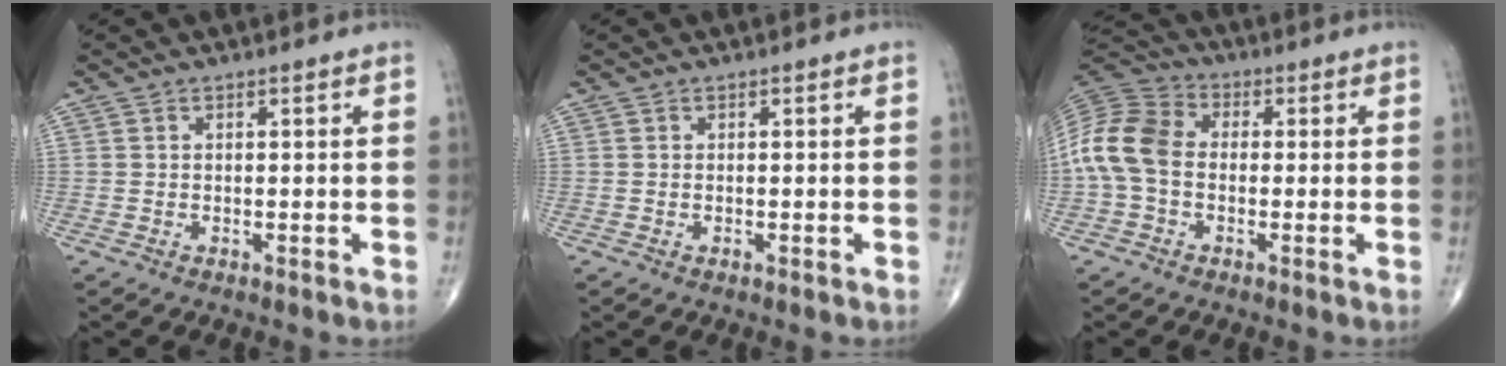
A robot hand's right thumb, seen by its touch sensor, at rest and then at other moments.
{"total": 0.0}
{"total": 11.2, "force": [-0.9, 8.1, 7.7], "torque": [-0.158, 0.031, -0.032]}